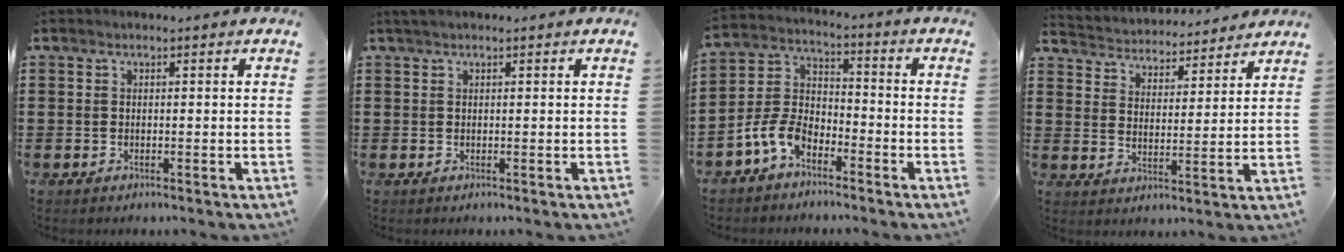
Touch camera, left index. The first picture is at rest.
{"total": 0.6, "force": [0.3, 0.1, 0.5], "torque": [-0.009, 0.002, 0.006]}
{"total": 7.4, "force": [-5.0, 3.9, 3.7], "torque": [-0.106, 0.005, -0.104]}
{"total": 3.7, "force": [3.6, 0.3, -0.6], "torque": [-0.014, -0.031, 0.057]}